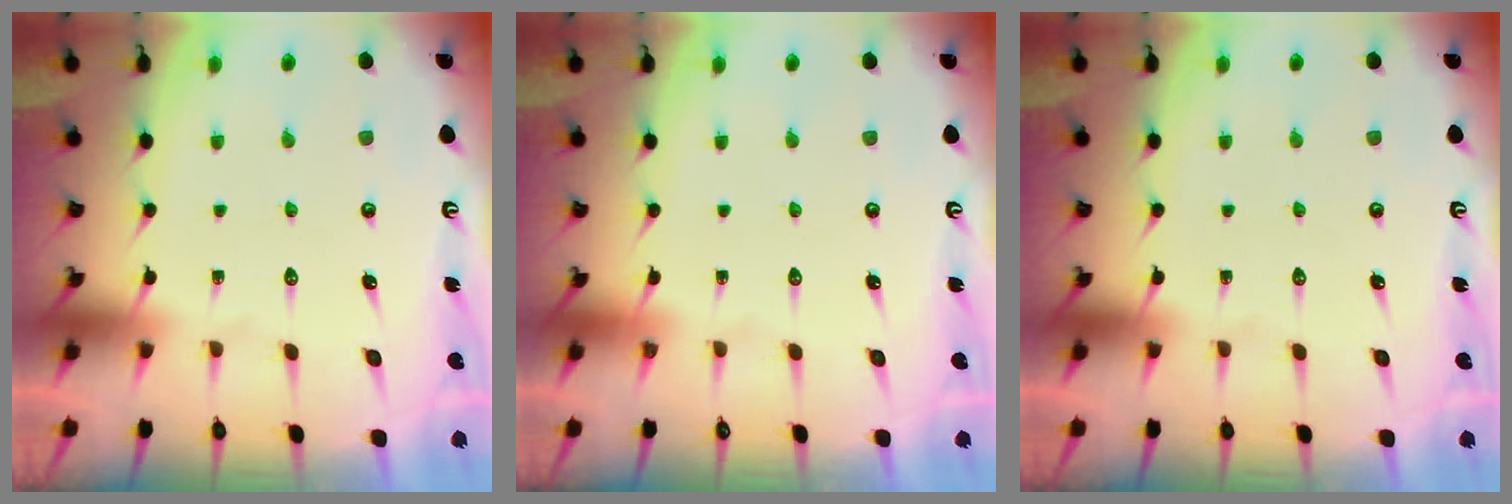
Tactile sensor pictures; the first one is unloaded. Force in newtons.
{"total": 0.0}
{"total": 0.0}